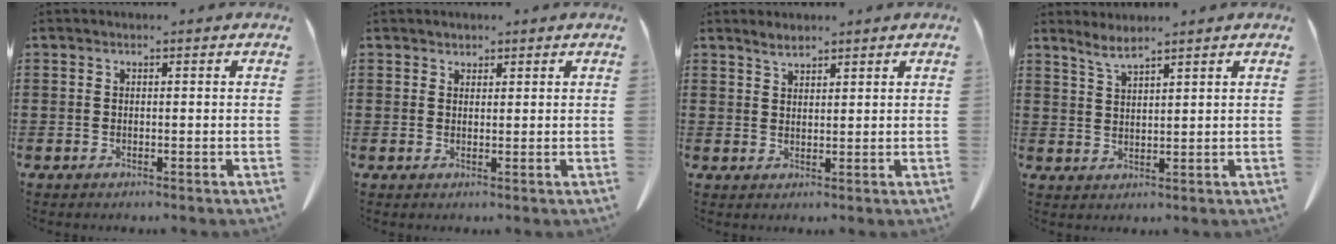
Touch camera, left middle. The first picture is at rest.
{"total": 1.3, "force": [1.2, 0.5, 0.0], "torque": [-0.004, -0.001, 0.025]}
{"total": 2.2, "force": [1.9, 0.5, 0.9], "torque": [-0.023, 0.000, 0.038]}
{"total": 2.9, "force": [2.5, 0.0, 1.5], "torque": [-0.038, -0.003, 0.047]}